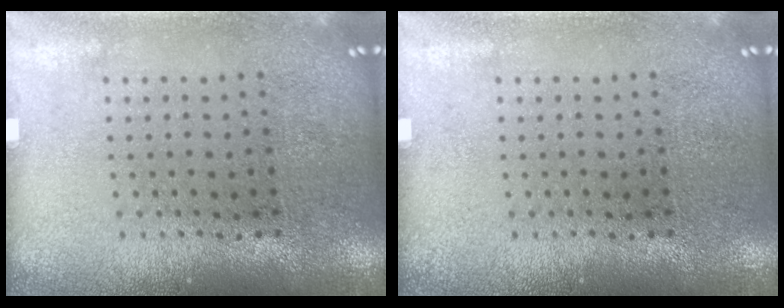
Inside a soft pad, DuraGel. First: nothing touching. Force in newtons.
{"total": 0.0}